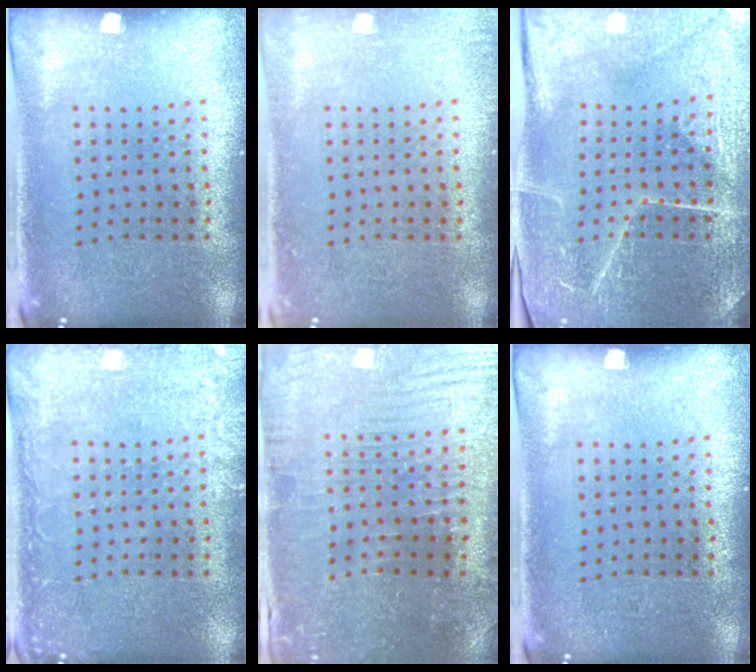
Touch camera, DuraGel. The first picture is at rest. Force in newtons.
{"total": 1.1, "press": 1.0, "slide": 0.2}
{"total": 4.1, "press": 4.0, "slide": 1.0}
{"total": 2.6, "press": 2.6, "slide": 0.3}
{"total": 1.6, "press": 1.6, "slide": 0.4}
{"total": 0.0}